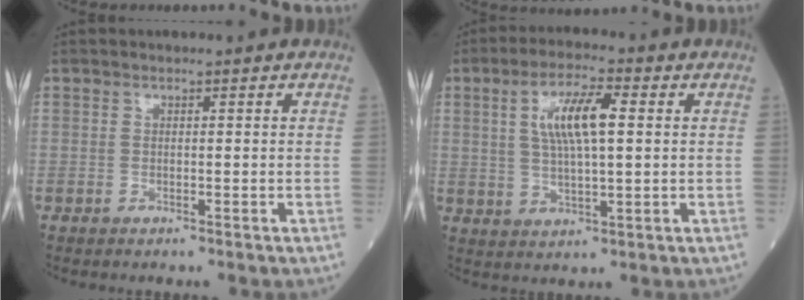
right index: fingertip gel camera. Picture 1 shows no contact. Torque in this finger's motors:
{"motor_torque": [0.27, 0.10, 0.25, 0.07]}